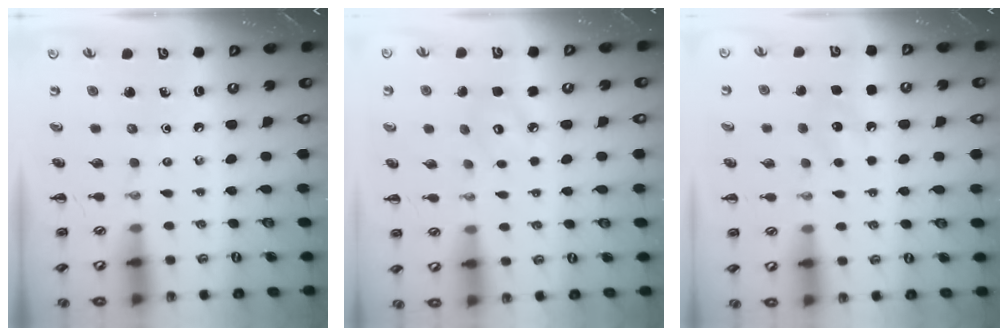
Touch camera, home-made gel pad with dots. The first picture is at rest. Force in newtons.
{"total": 4.1, "press": 4.0, "slide": 0.8}
{"total": 7.3, "press": 7.1, "slide": 1.7}